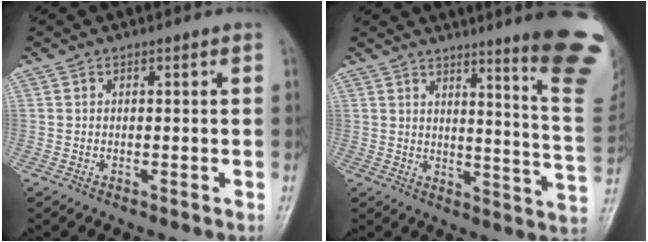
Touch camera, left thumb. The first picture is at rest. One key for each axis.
{"total": 19.0, "fx": 12.0, "fy": 1.3, "fz": 14.6, "tx": -0.158, "ty": -0.089, "tz": 0.143}